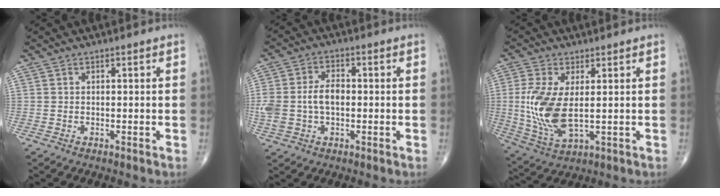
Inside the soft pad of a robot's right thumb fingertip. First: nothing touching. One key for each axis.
{"total": 8.6, "fx": -0.4, "fy": 5.5, "fz": 6.7, "tx": -0.145, "ty": 0.021, "tz": -0.005}
{"total": 11.8, "fx": 0.5, "fy": 5.4, "fz": 10.5, "tx": -0.236, "ty": -0.014, "tz": 0.022}